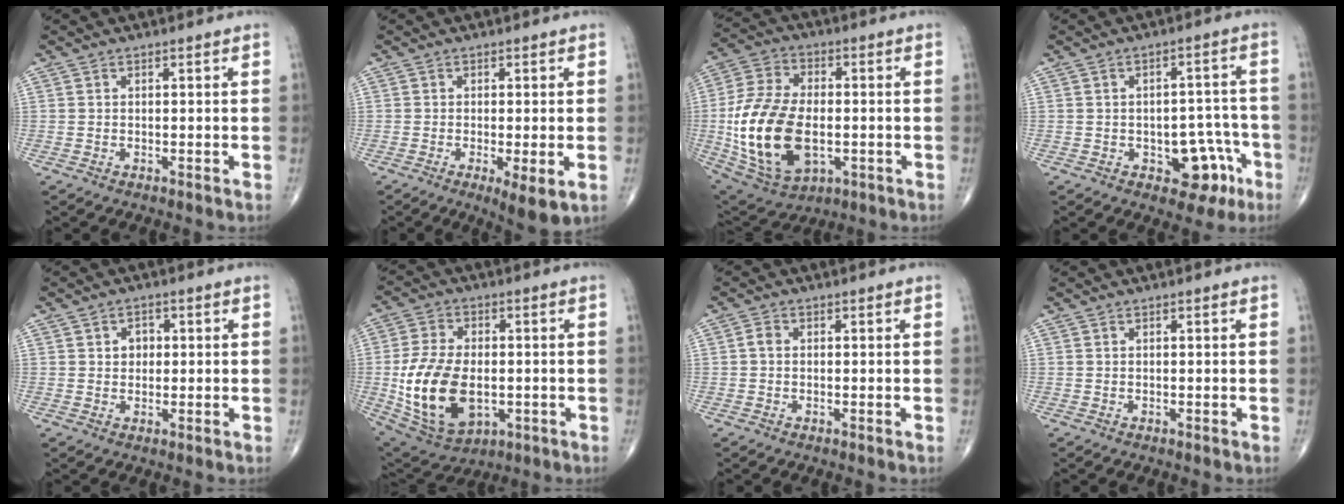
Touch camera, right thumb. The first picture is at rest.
{"total": 5.6, "force": [-1.7, 1.4, 5.2], "torque": [-0.088, -0.019, -0.028]}
{"total": 21.2, "force": [-2.9, 12.4, 16.9], "torque": [-0.333, -0.001, -0.038]}
{"total": 8.6, "force": [-3.6, 5.3, 5.7], "torque": [-0.029, 0.037, -0.040]}
{"total": 2.8, "force": [0.5, 2.3, 1.5], "torque": [-0.007, 0.002, 0.005]}
{"total": 17.6, "force": [-2.6, 10.5, 13.8], "torque": [-0.259, -0.005, -0.029]}
{"total": 1.4, "force": [-0.1, 1.1, 0.9], "torque": [-0.012, 0.002, -0.006]}
{"total": 0.0}